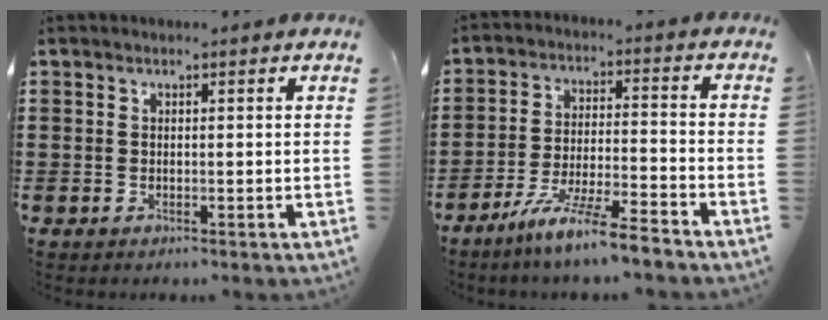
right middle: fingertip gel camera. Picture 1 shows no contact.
{"total": 8.5, "force": [-7.3, -0.4, 4.4], "torque": [-0.093, -0.008, -0.143]}